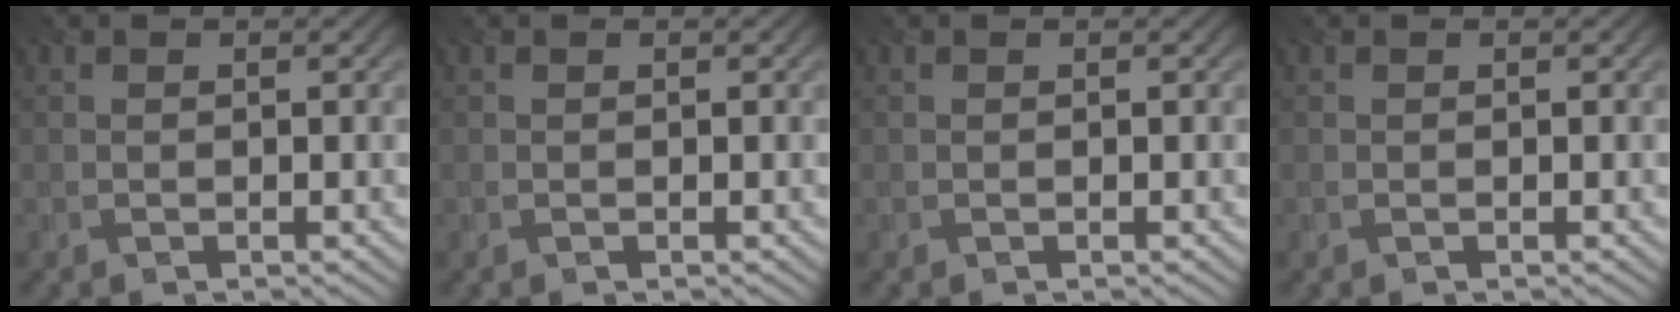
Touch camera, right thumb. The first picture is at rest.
{"total": 0.0}
{"total": 0.0}
{"total": 0.0}